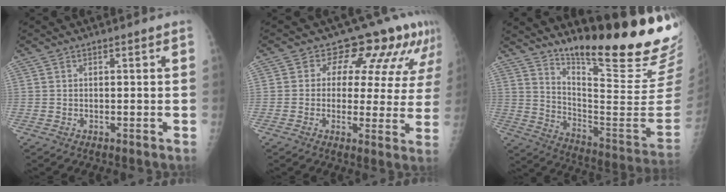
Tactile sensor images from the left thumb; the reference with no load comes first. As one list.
[{"total": 12.6, "force": [8.0, 7.2, 6.5], "torque": [-0.036, -0.031, 0.081]}, {"total": 27.2, "force": [20.9, 3.2, 17.2], "torque": [-0.238, -0.165, 0.299]}]